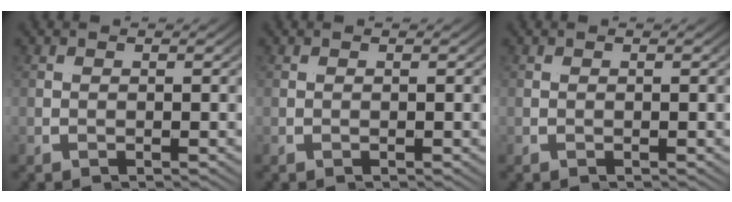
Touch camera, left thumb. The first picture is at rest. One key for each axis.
{"total": 0.0}
{"total": 0.0}